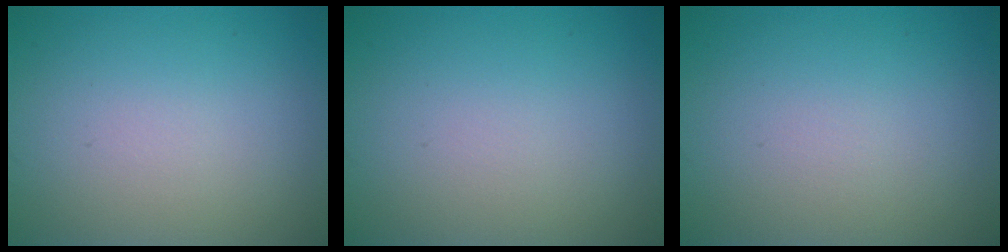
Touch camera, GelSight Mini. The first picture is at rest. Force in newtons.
{"total": 0.0}
{"total": 0.0}